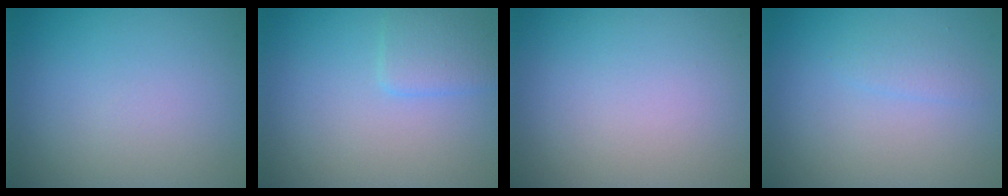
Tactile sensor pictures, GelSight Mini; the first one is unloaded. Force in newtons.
{"total": 2.0, "press": 2.0, "slide": 0.1}
{"total": 0.0}
{"total": 0.9, "press": 0.9, "slide": 0.1}